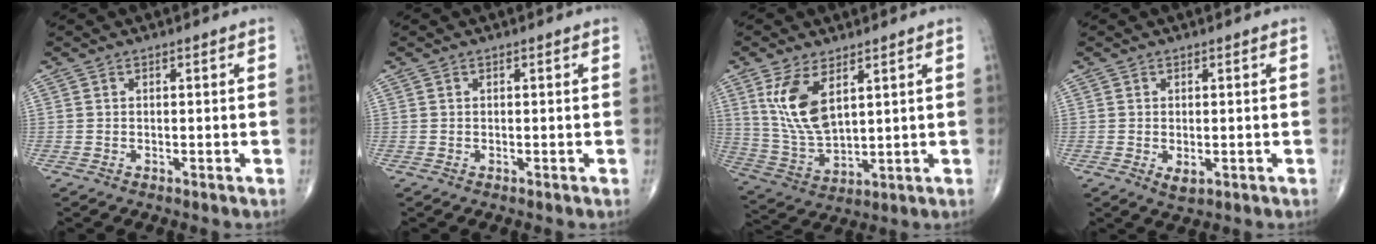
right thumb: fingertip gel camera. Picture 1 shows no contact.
{"total": 0.0}
{"total": 11.3, "force": [4.7, 5.3, 8.8], "torque": [-0.171, -0.022, 0.107]}
{"total": 2.1, "force": [-0.4, 1.1, 1.7], "torque": [-0.023, -0.002, -0.001]}